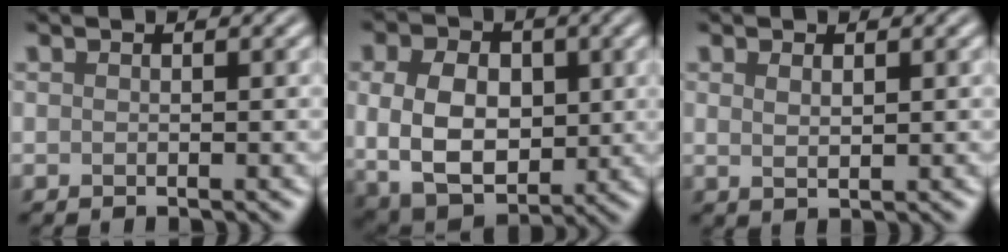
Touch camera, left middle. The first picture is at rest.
{"total": 8.4, "force": [0.3, 5.9, 5.9], "torque": [-0.121, -0.005, 0.005]}
{"total": 1.2, "force": [0.6, 0.5, 0.9], "torque": [-0.019, -0.003, 0.014]}